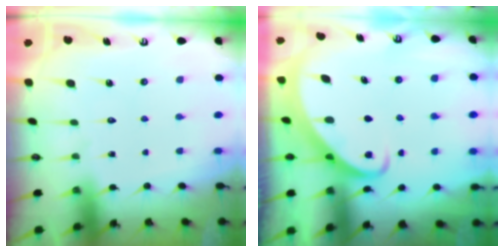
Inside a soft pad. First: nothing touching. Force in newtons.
{"total": 2.6, "press": 2.6, "slide": 0.3}